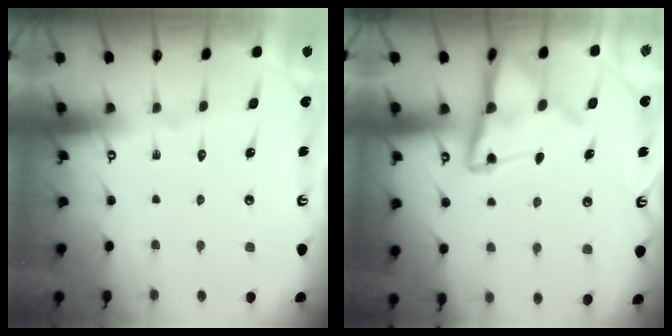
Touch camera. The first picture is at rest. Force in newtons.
{"total": 11.3, "press": 11.2, "slide": 1.2}